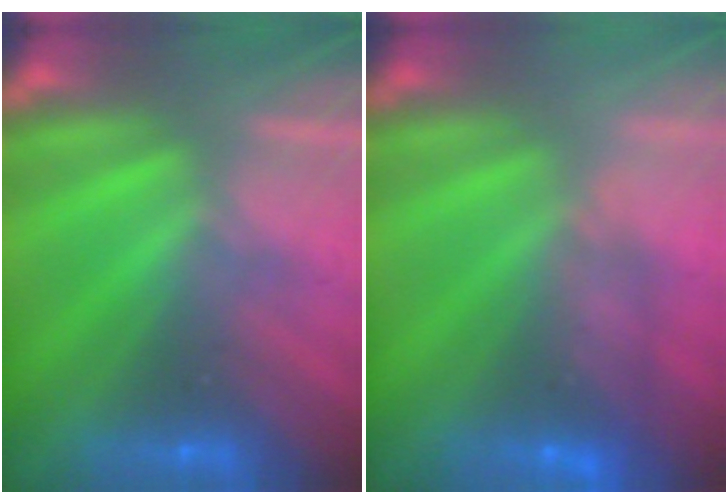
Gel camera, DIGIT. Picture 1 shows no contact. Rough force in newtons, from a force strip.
{"total": 4.8}